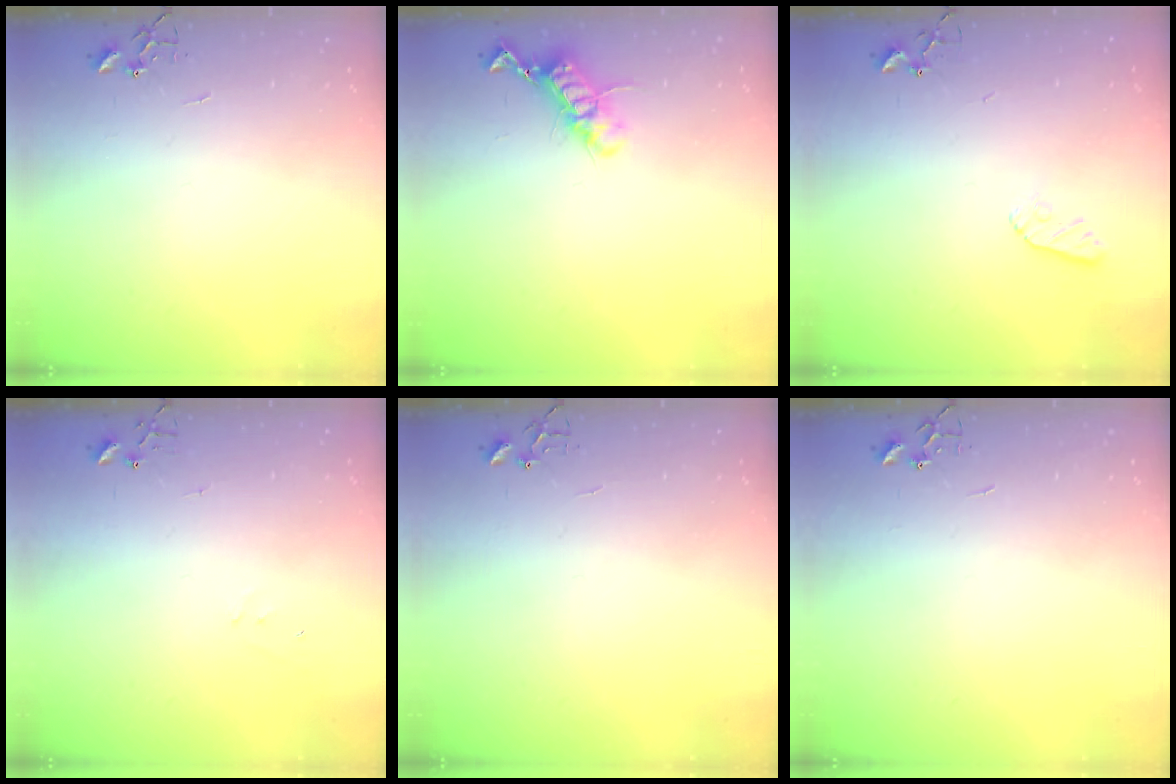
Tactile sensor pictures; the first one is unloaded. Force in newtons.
{"total": 12.2, "press": 12.2, "slide": 0.6}
{"total": 7.2, "press": 7.1, "slide": 0.8}
{"total": 4.9, "press": 4.9, "slide": 0.3}
{"total": 6.4, "press": 6.4, "slide": 0.6}
{"total": 0.0}